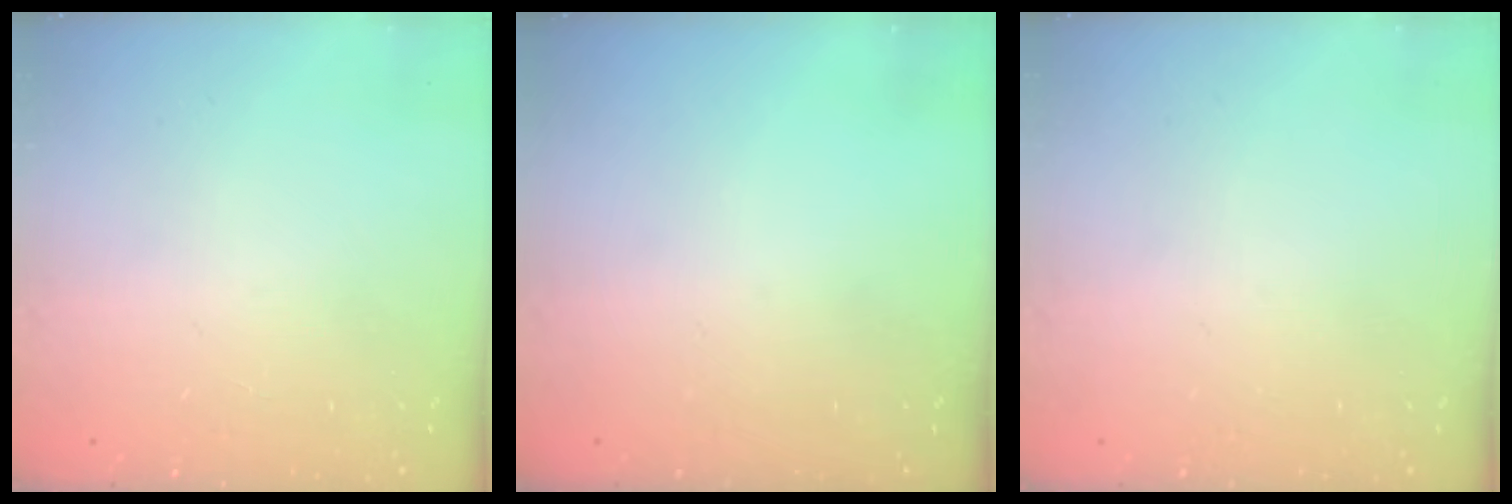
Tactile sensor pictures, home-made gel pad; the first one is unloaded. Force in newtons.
{"total": 0.0}
{"total": 0.0}